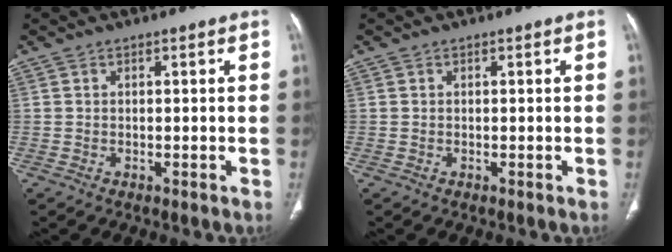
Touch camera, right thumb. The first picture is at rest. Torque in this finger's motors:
{"motor_torque": [0.01, 0.00, -0.02, 0.02, 0.00]}